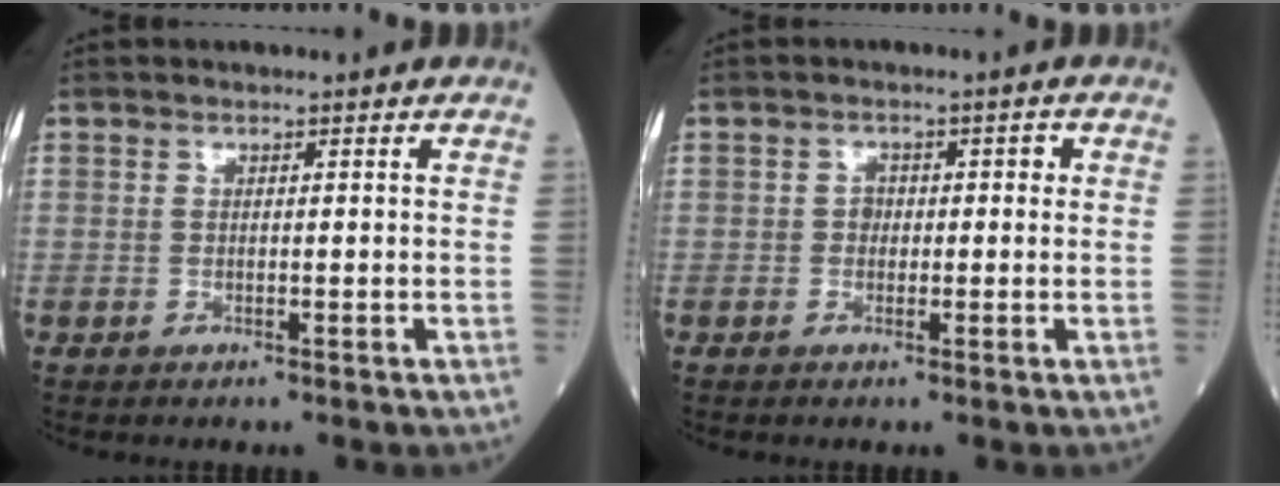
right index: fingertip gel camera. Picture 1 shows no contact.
{"total": 2.3, "force": [0.0, 1.8, 1.4], "torque": [-0.016, 0.012, -0.002]}